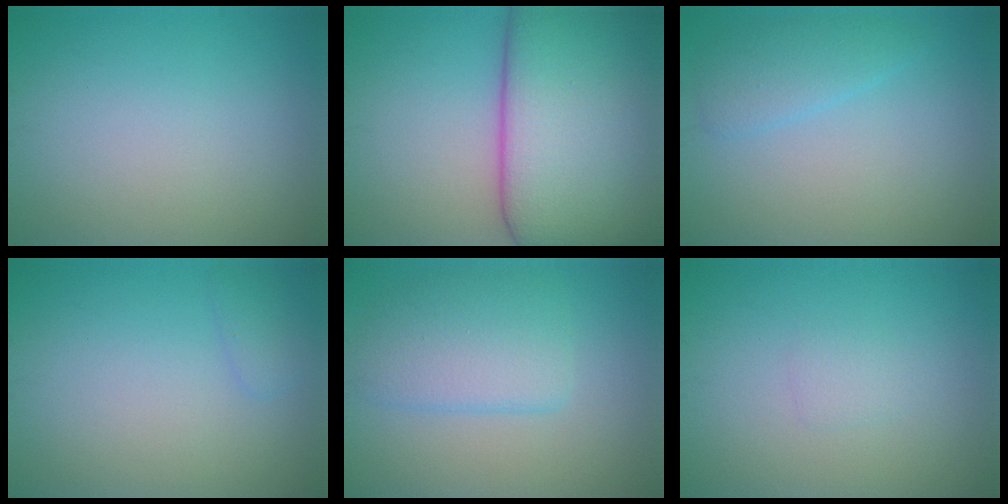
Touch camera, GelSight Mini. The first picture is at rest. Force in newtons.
{"total": 16.8, "press": 16.8, "slide": 0.9}
{"total": 2.3, "press": 2.3, "slide": 0.0}
{"total": 1.0, "press": 1.0, "slide": 0.1}
{"total": 4.4, "press": 4.4, "slide": 0.2}
{"total": 0.9, "press": 0.9, "slide": 0.1}